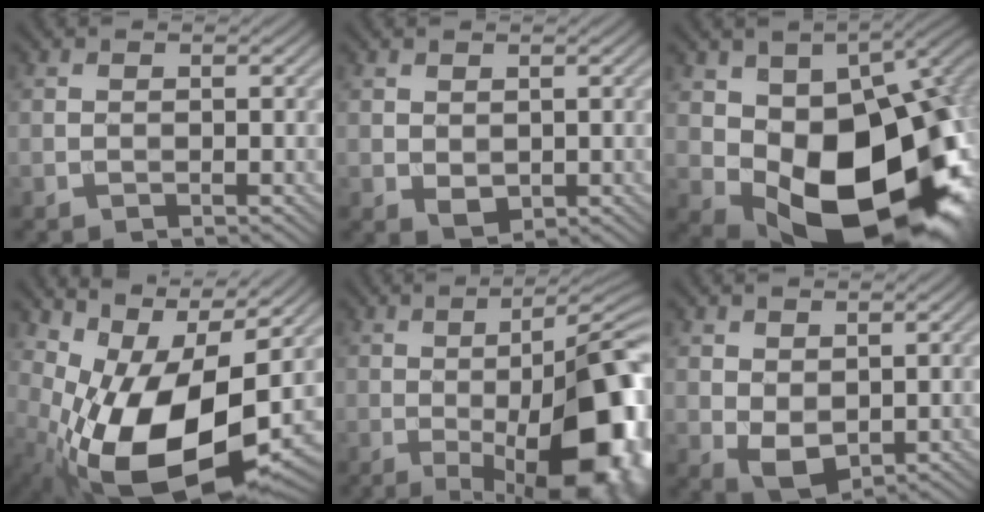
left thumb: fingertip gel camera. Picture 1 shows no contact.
{"total": 1.7, "force": [0.5, 1.3, 0.9], "torque": [-0.024, -0.003, 0.017]}
{"total": 19.4, "force": [-3.5, 12.3, 14.7], "torque": [-0.214, -0.053, -0.022]}
{"total": 16.8, "force": [-0.9, 8.9, 14.1], "torque": [-0.248, -0.026, -0.001]}
{"total": 18.8, "force": [-4.4, 6.2, 17.2], "torque": [-0.215, 0.007, -0.060]}
{"total": 3.9, "force": [0.8, 2.7, 2.8], "torque": [-0.069, -0.006, 0.022]}